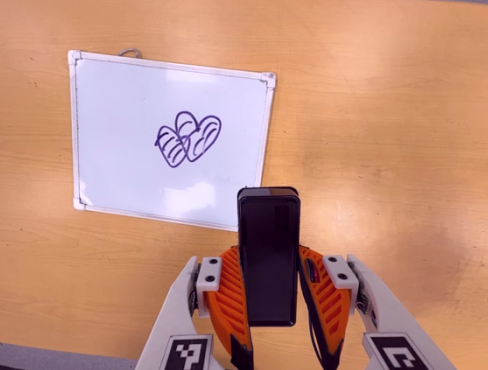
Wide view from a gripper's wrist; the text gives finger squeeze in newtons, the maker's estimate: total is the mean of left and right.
{"total": 4.4, "left": 3.2, "right": 5.7}